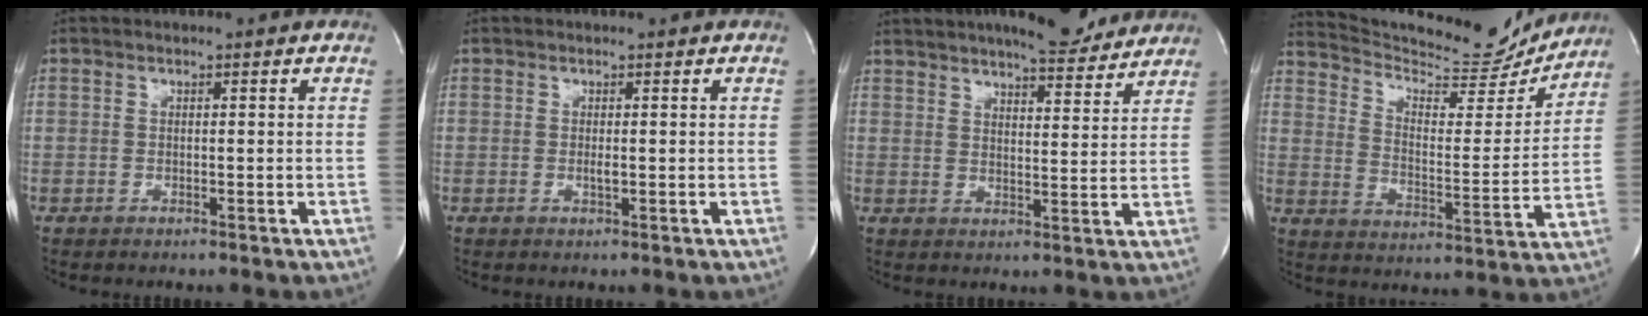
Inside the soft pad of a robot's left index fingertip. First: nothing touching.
{"total": 0.8, "force": [-0.2, 0.1, 0.7], "torque": [-0.019, 0.000, -0.002]}
{"total": 11.9, "force": [10.4, 2.1, 5.3], "torque": [-0.074, 0.001, 0.140]}
{"total": 17.8, "force": [17.2, 2.4, 4.0], "torque": [-0.065, -0.037, 0.248]}